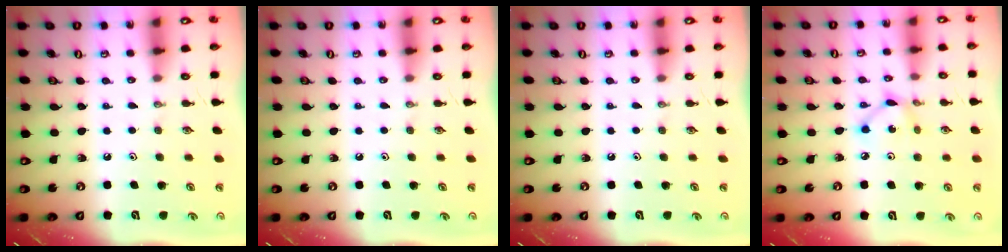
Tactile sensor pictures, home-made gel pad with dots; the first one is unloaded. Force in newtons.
{"total": 0.0}
{"total": 0.0}
{"total": 4.5, "press": 4.5, "slide": 0.2}